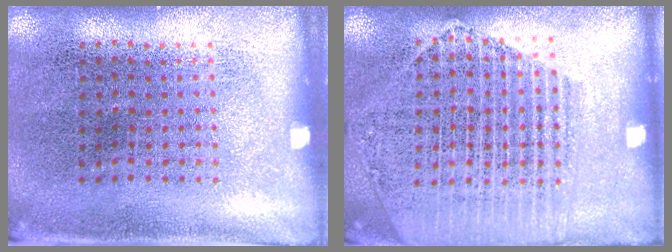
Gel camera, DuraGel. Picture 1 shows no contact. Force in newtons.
{"total": 1.8, "press": 1.7, "slide": 0.6}